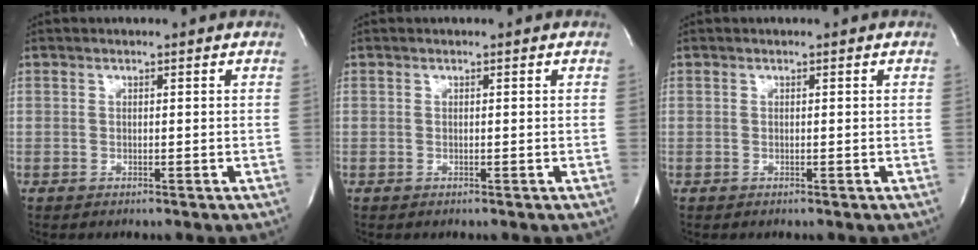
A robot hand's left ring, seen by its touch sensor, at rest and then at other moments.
{"total": 0.0}
{"total": 0.0}